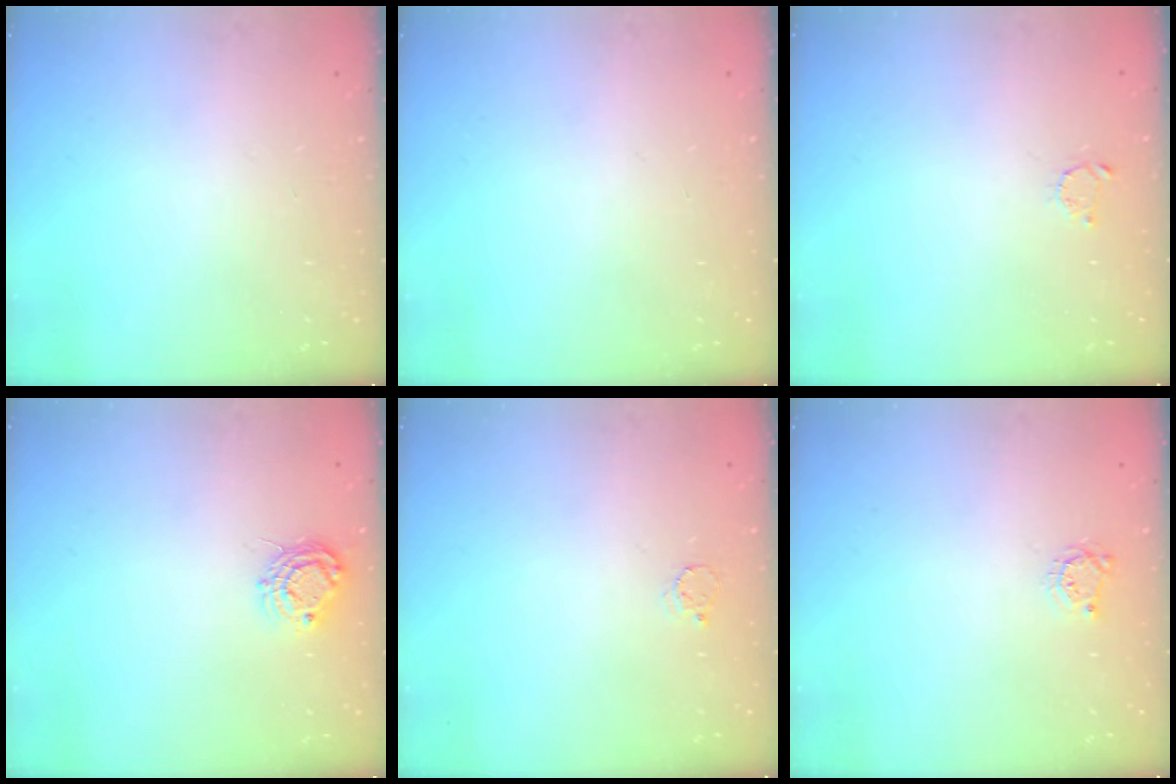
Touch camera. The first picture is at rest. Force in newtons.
{"total": 0.0}
{"total": 2.1, "press": 2.1, "slide": 0.3}
{"total": 7.5, "press": 7.5, "slide": 0.4}
{"total": 2.4, "press": 2.4, "slide": 0.3}
{"total": 3.6, "press": 3.6, "slide": 0.3}